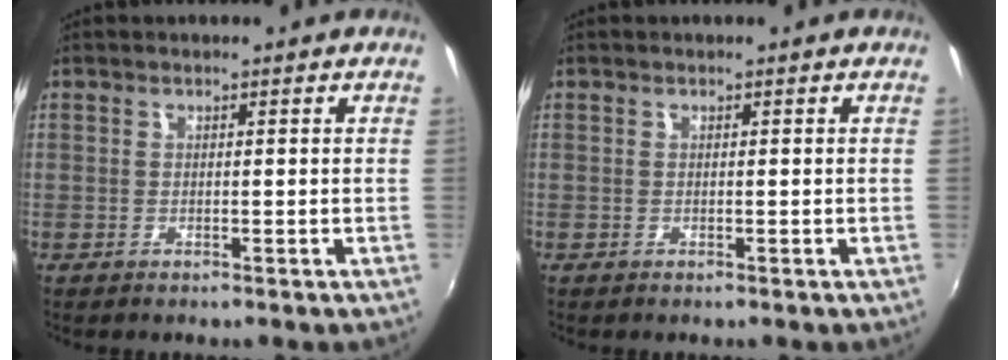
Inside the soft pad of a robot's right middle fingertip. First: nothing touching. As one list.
[{"total": 0.0}]